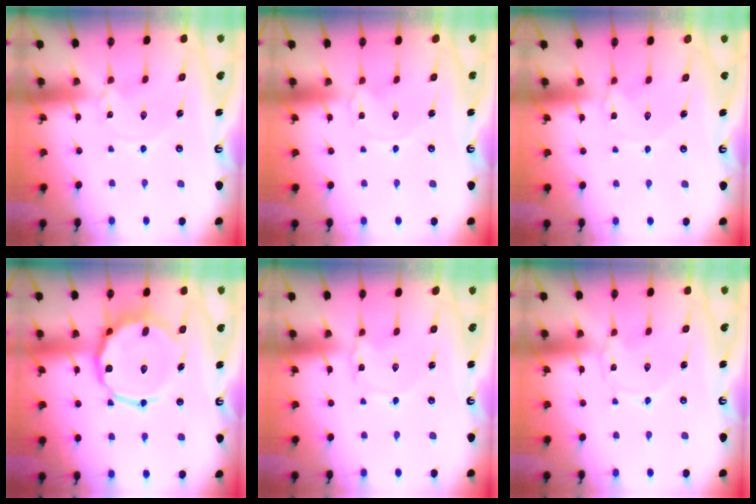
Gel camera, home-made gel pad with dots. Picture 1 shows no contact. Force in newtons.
{"total": 0.0}
{"total": 1.3, "press": 1.3, "slide": 0.3}
{"total": 13.7, "press": 13.6, "slide": 1.7}
{"total": 1.2, "press": 1.2, "slide": 0.1}
{"total": 0.0}